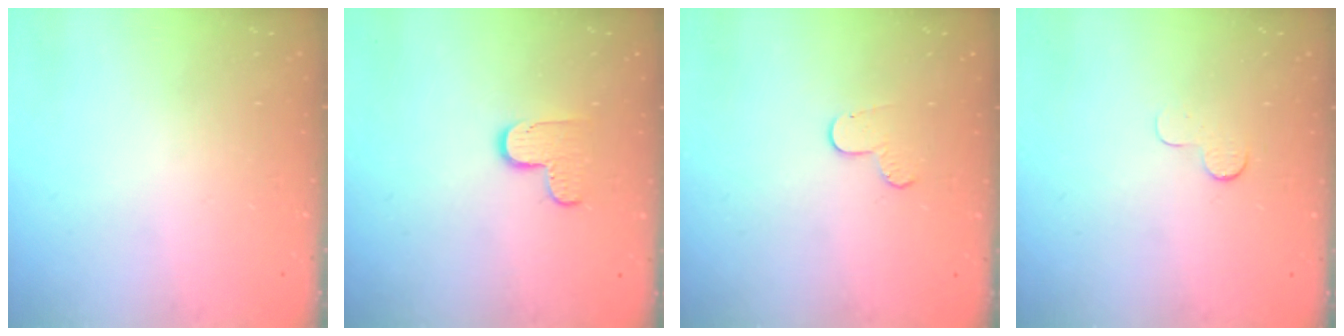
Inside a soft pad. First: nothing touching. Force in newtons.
{"total": 6.6, "press": 6.5, "slide": 0.4}
{"total": 5.7, "press": 5.7, "slide": 0.5}
{"total": 3.7, "press": 3.7, "slide": 0.4}